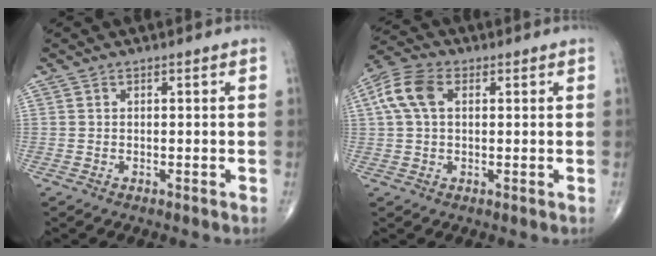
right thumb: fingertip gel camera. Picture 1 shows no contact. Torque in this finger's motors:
{"motor_torque": [-0.48, 0.56, 0.02, -0.01, 0.18]}